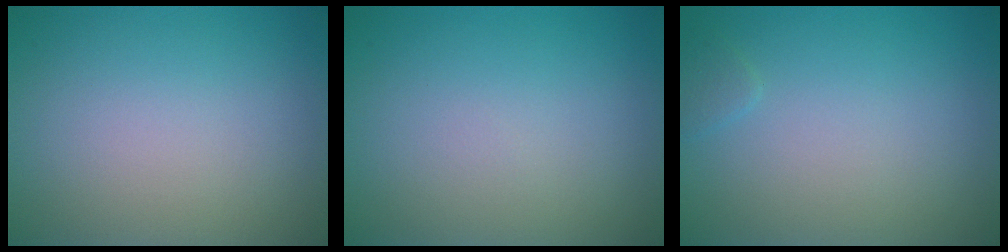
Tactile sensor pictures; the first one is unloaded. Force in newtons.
{"total": 0.0}
{"total": 0.7, "press": 0.7, "slide": 0.0}